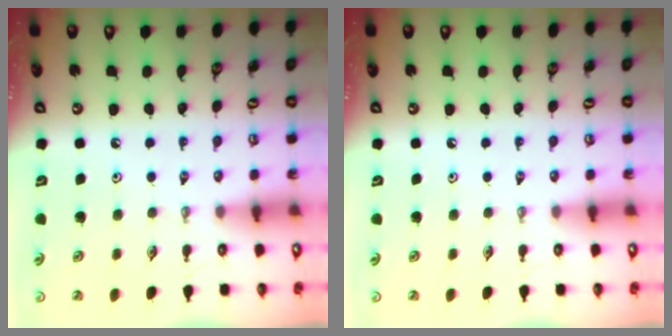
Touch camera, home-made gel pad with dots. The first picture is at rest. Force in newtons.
{"total": 0.0}